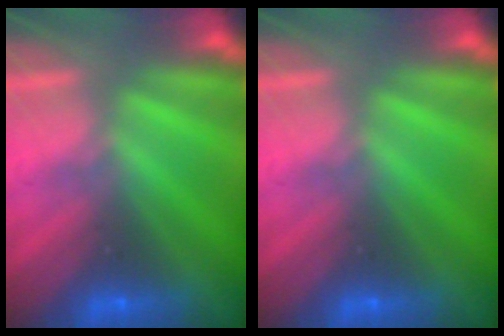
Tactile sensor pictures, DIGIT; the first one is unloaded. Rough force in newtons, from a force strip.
{"total": 0.0}